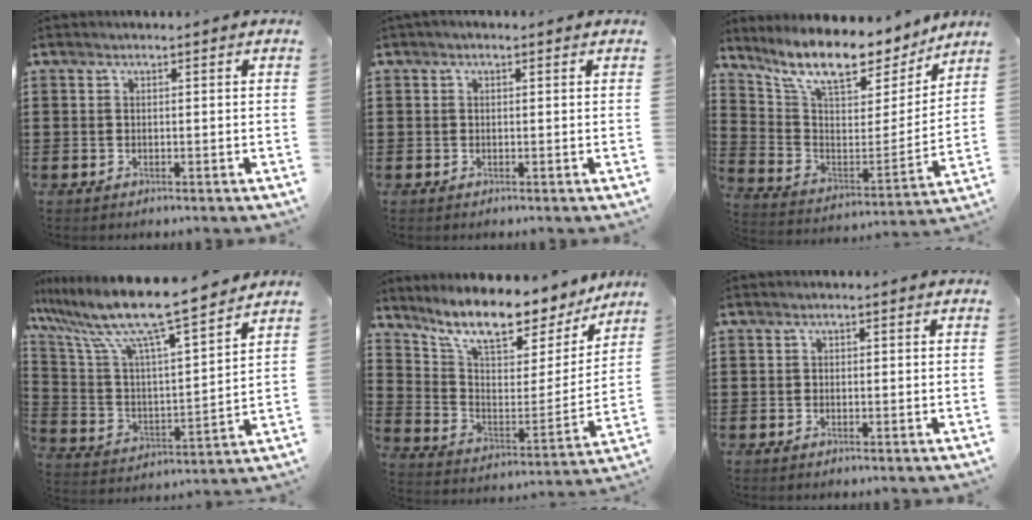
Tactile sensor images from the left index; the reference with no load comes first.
{"total": 0.6, "force": [-0.1, 0.4, 0.4], "torque": [-0.007, 0.003, -0.004]}
{"total": 11.1, "force": [9.1, 3.0, 5.6], "torque": [-0.133, -0.064, 0.153]}
{"total": 11.0, "force": [9.3, 0.2, 5.9], "torque": [-0.154, -0.067, 0.154]}
{"total": 10.6, "force": [8.9, 2.6, 5.2], "torque": [-0.126, -0.063, 0.149]}
{"total": 0.7, "force": [-0.4, 0.5, 0.4], "torque": [-0.010, 0.001, -0.007]}